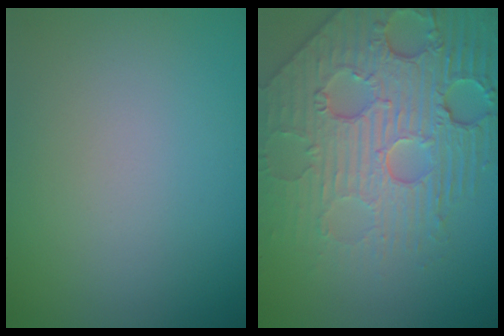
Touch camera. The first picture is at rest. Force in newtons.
{"total": 7.2, "press": 5.7, "slide": 4.5}